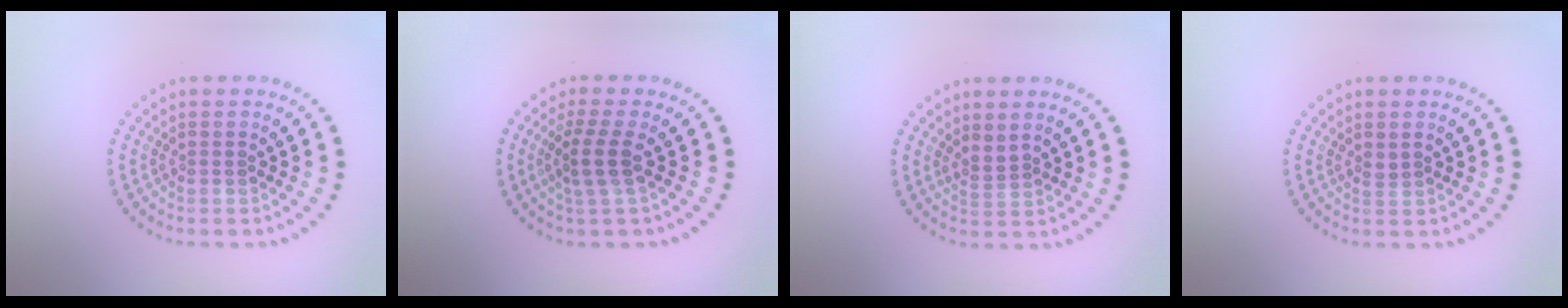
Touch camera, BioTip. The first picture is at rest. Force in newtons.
{"total": 2.7, "press": 2.1, "slide": 1.6}
{"total": 1.0, "press": 0.5, "slide": 0.9}
{"total": 0.7, "press": 0.4, "slide": 0.5}